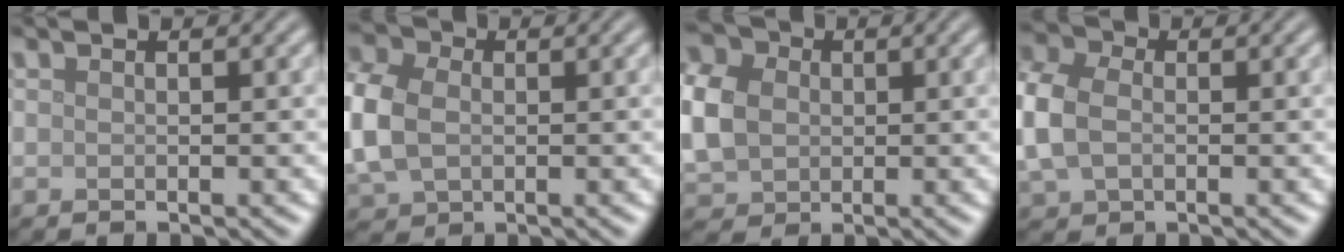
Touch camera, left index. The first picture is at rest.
{"total": 7.3, "force": [0.0, 5.5, 4.7], "torque": [-0.149, 0.004, 0.002]}
{"total": 7.9, "force": [0.5, 6.4, 4.5], "torque": [-0.116, 0.014, -0.003]}
{"total": 6.4, "force": [-0.1, 4.8, 4.2], "torque": [-0.134, 0.002, 0.001]}